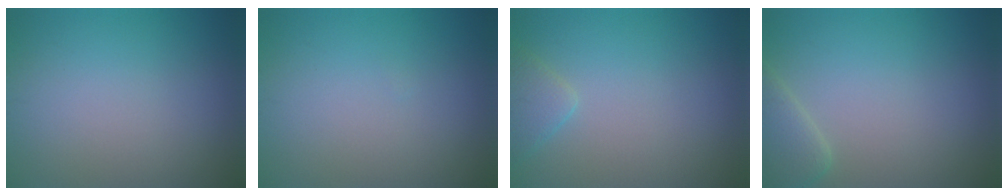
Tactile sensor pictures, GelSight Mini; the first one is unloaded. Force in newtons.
{"total": 0.0}
{"total": 1.7, "press": 1.7, "slide": 0.1}
{"total": 2.6, "press": 2.5, "slide": 0.3}